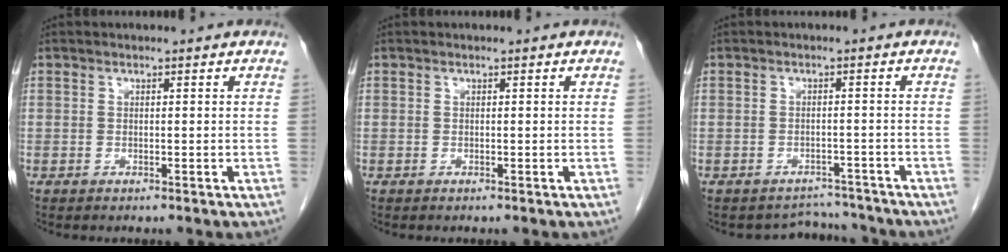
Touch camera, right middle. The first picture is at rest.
{"total": 0.0}
{"total": 3.8, "force": [-3.4, 1.2, -1.0], "torque": [0.015, 0.016, -0.042]}